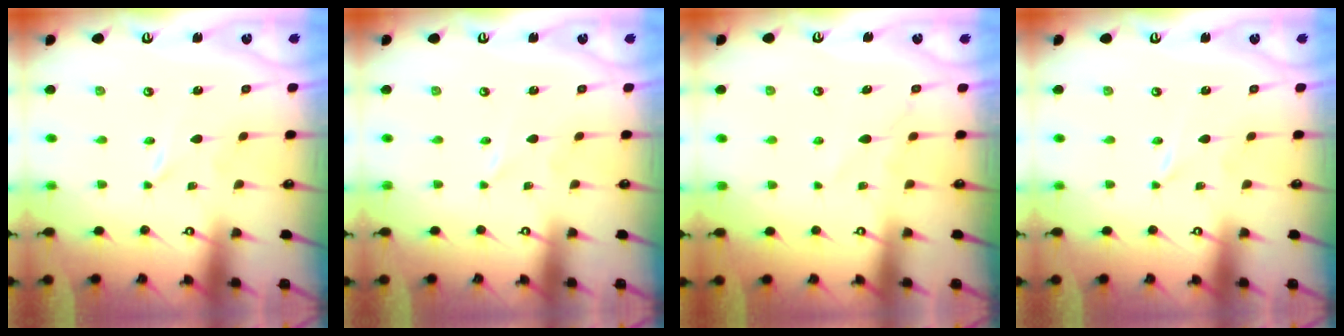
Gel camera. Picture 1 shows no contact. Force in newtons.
{"total": 0.0}
{"total": 5.9, "press": 5.8, "slide": 0.8}
{"total": 0.0}